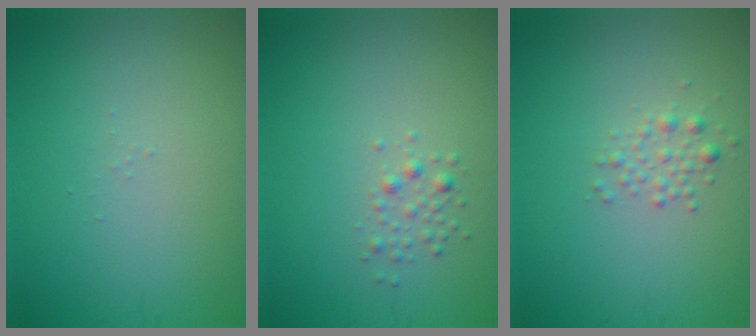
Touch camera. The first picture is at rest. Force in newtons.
{"total": 1.2, "press": 1.2, "slide": 0.0}
{"total": 1.4, "press": 1.4, "slide": 0.1}